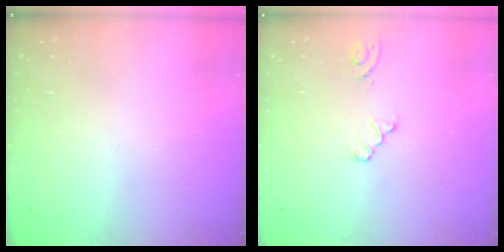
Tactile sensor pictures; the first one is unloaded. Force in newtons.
{"total": 2.1, "press": 2.1, "slide": 0.3}